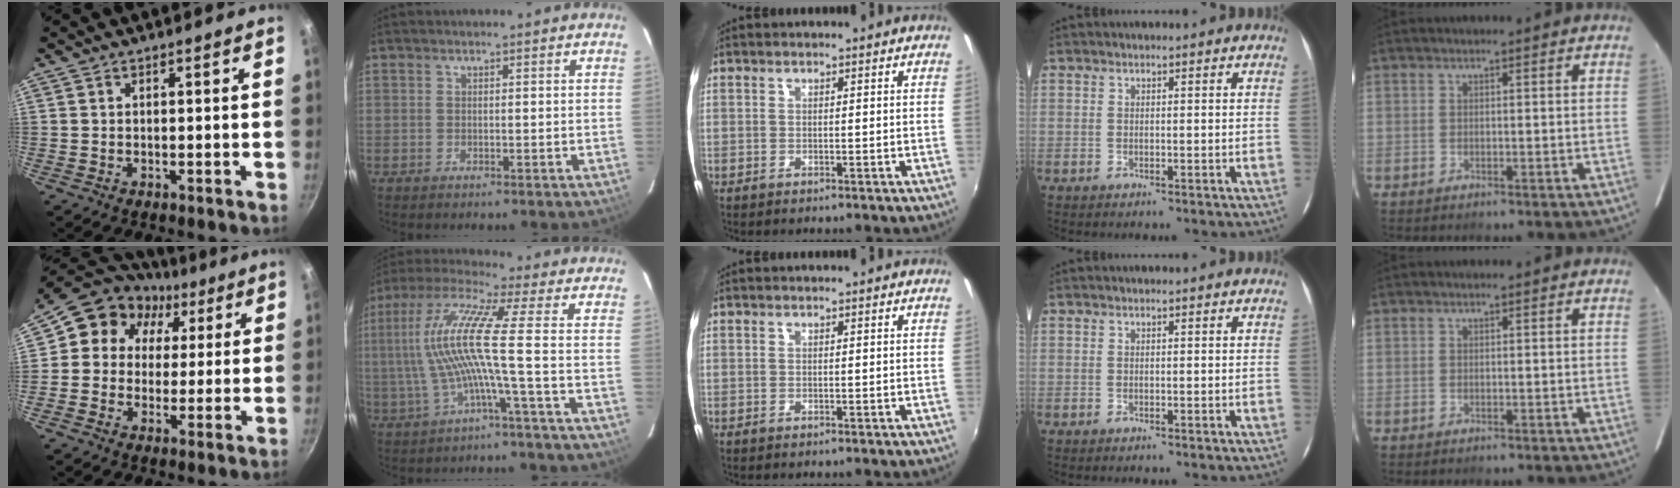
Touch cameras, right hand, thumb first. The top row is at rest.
{"thumb": {"total": 13.1, "force": [3.8, 11.4, 5.2], "torque": [-0.065, 0.015, 0.041]}, "index": {"total": 11.5, "force": [-1.3, -1.9, 11.3], "torque": [-0.219, 0.003, -0.022]}}